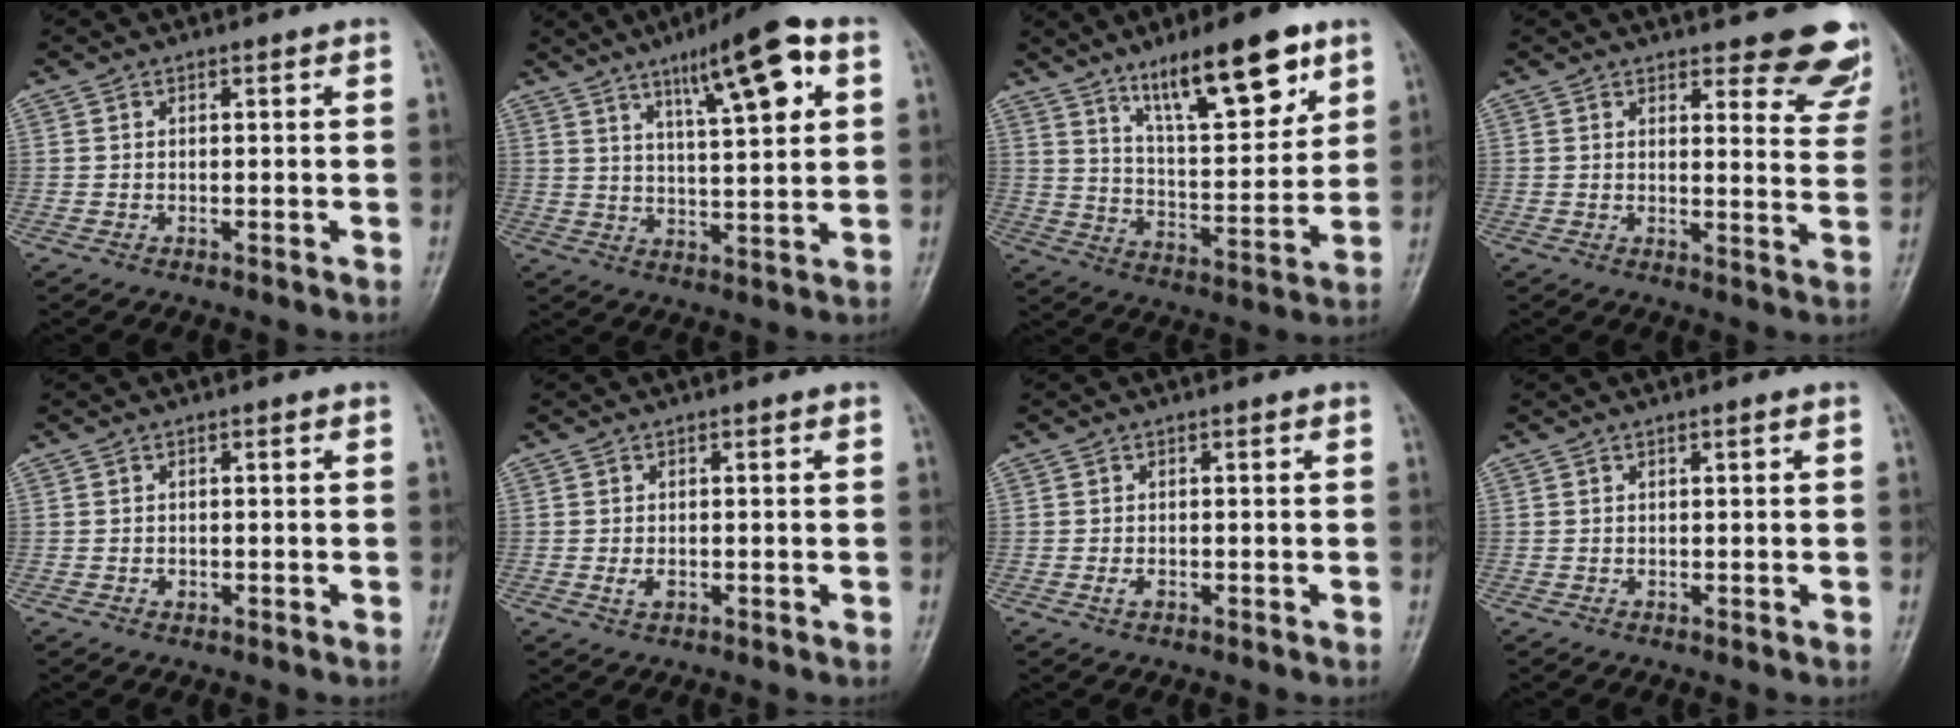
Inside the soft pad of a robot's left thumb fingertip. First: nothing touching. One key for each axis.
{"total": 14.5, "fx": 6.5, "fy": 3.5, "fz": 12.5, "tx": -0.175, "ty": -0.013, "tz": 0.100}
{"total": 17.7, "fx": 10.6, "fy": 5.5, "fz": 13.0, "tx": -0.171, "ty": -0.052, "tz": 0.182}
{"total": 11.8, "fx": 9.9, "fy": 3.7, "fz": 5.4, "tx": -0.017, "ty": -0.067, "tz": 0.097}
{"total": 1.0, "fx": -0.2, "fy": 0.8, "fz": 0.5, "tx": 0.000, "ty": 0.001, "tz": -0.003}
{"total": 2.0, "fx": -0.3, "fy": 1.3, "fz": 1.5, "tx": -0.020, "ty": -0.002, "tz": -0.004}
{"total": 1.4, "fx": -0.4, "fy": 0.9, "fz": 1.0, "tx": -0.014, "ty": -0.001, "tz": -0.006}
{"total": 0.6, "fx": 0.3, "fy": 0.1, "fz": 0.5, "tx": -0.008, "ty": 0.000, "tz": 0.005}